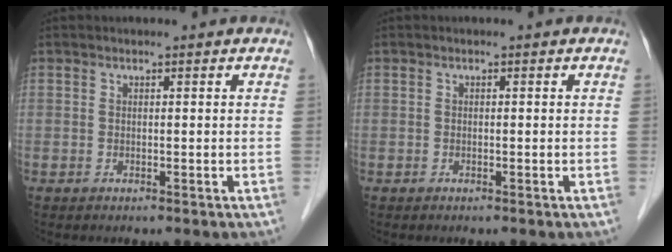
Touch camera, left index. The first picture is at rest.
{"total": 0.0}